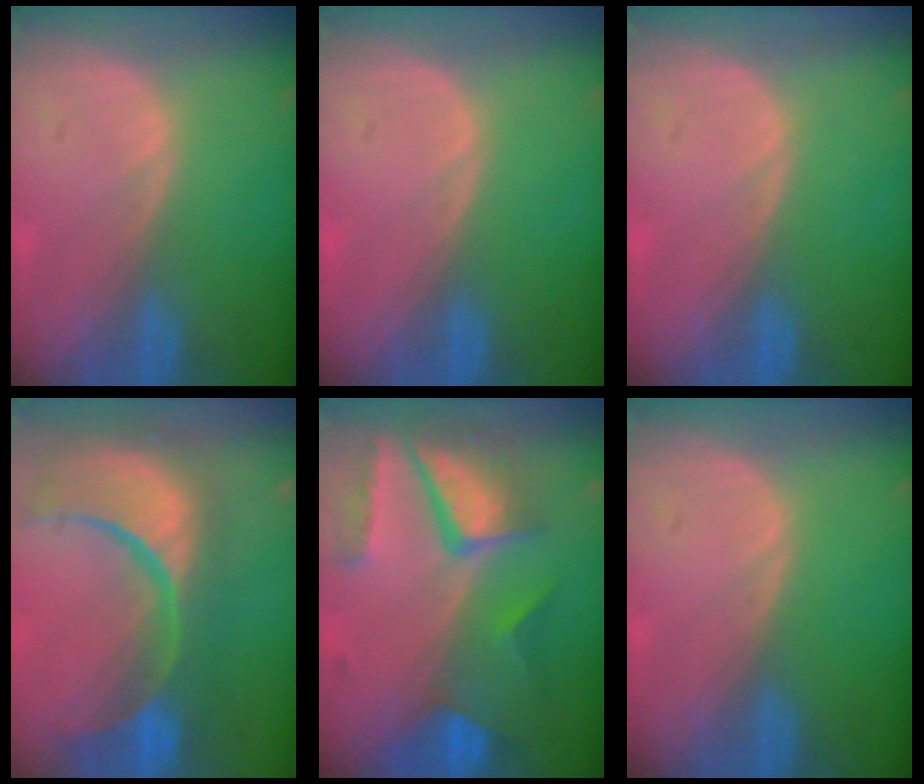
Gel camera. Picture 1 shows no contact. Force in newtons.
{"total": 0.0}
{"total": 0.0}
{"total": 15.2, "press": 12.1, "slide": 9.2}
{"total": 10.3, "press": 8.8, "slide": 5.4}
{"total": 0.0}